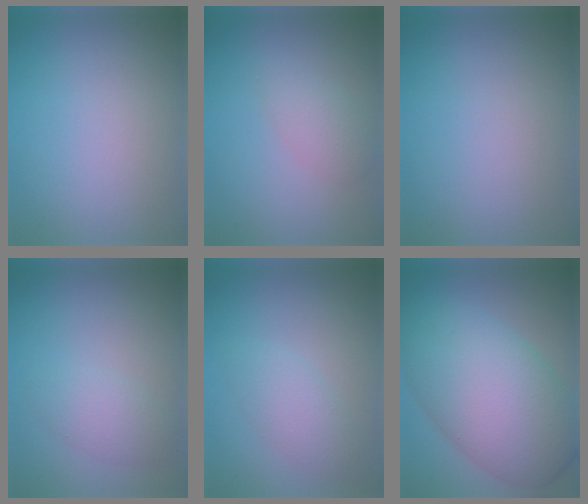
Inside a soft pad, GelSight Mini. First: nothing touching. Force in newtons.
{"total": 2.1, "press": 2.1, "slide": 0.1}
{"total": 0.0}
{"total": 2.3, "press": 2.3, "slide": 0.1}
{"total": 2.6, "press": 2.6, "slide": 0.2}
{"total": 12.2, "press": 12.2, "slide": 0.3}